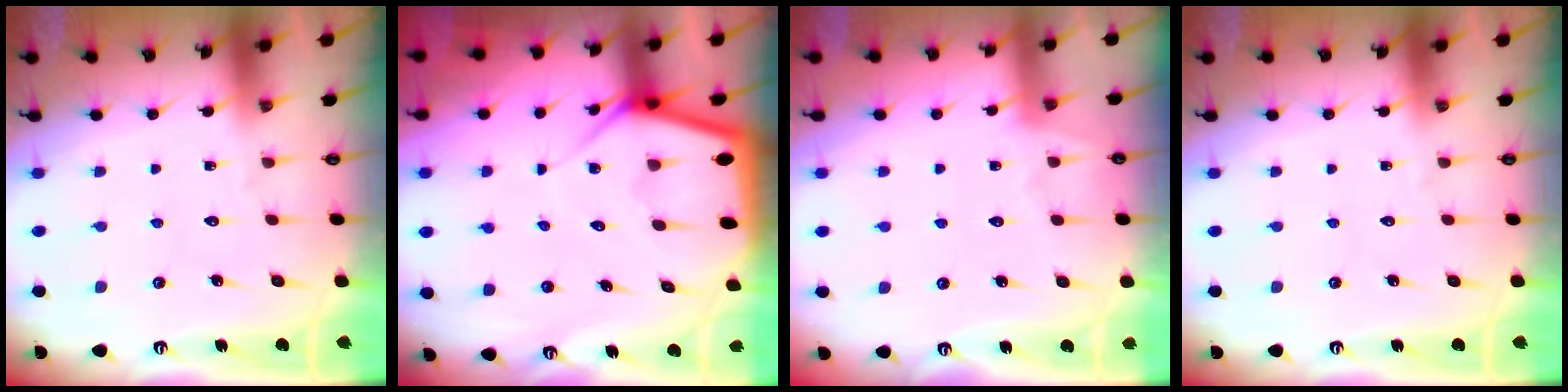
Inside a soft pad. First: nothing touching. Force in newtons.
{"total": 6.7, "press": 6.7, "slide": 0.5}
{"total": 3.7, "press": 3.7, "slide": 0.5}
{"total": 0.0}